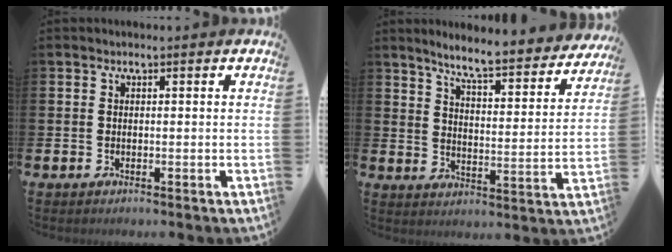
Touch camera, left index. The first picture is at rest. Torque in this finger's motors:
{"motor_torque": [0.05, -0.62, 0.59, 0.14]}